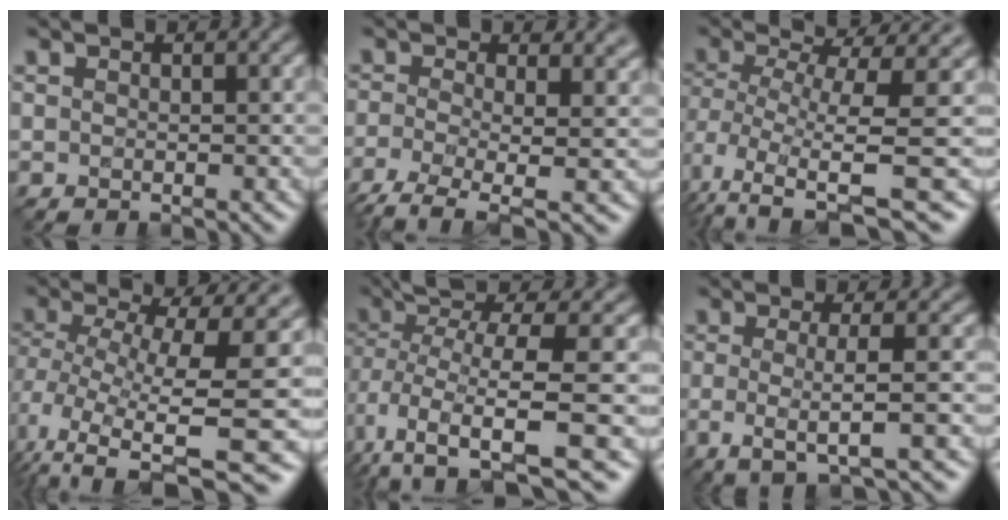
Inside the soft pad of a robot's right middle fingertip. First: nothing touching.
{"total": 7.4, "force": [-2.5, 3.1, 6.3], "torque": [-0.115, -0.017, -0.051]}
{"total": 8.4, "force": [-1.1, 3.0, 7.8], "torque": [-0.153, -0.015, -0.012]}
{"total": 10.7, "force": [-0.9, 3.7, 10.0], "torque": [-0.197, -0.018, 0.015]}
{"total": 7.9, "force": [-2.7, 2.7, 6.9], "torque": [-0.132, -0.013, -0.046]}
{"total": 4.6, "force": [-0.8, 1.2, 4.4], "torque": [-0.069, -0.012, -0.015]}